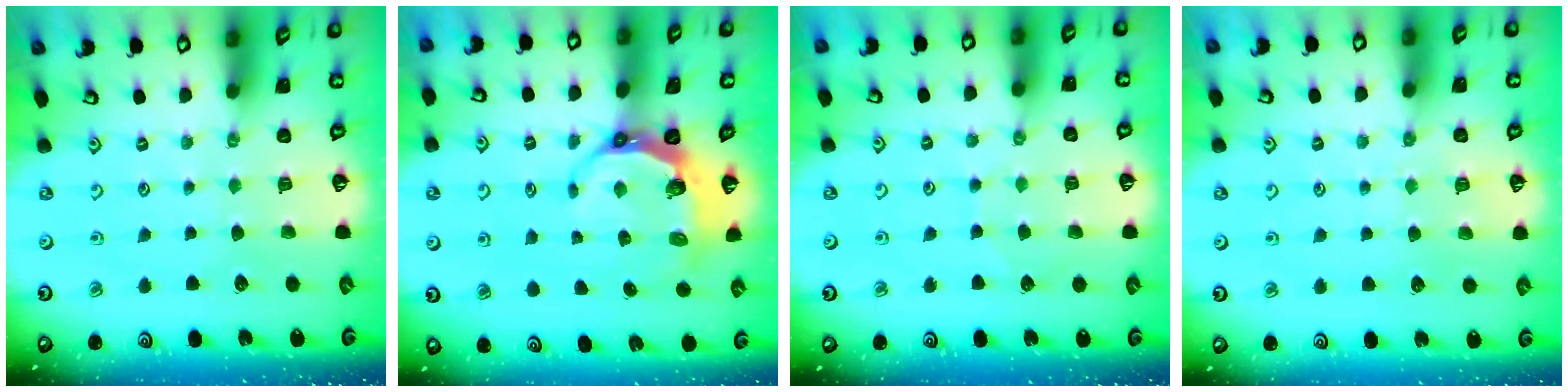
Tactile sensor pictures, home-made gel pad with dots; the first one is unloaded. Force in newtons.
{"total": 7.5, "press": 6.5, "slide": 3.8}
{"total": 4.9, "press": 4.9, "slide": 0.5}
{"total": 5.0, "press": 5.0, "slide": 0.6}